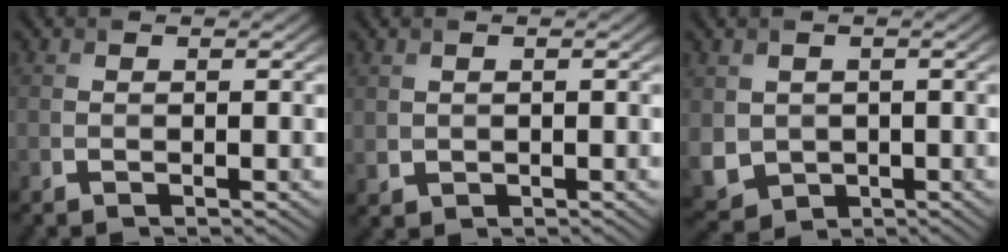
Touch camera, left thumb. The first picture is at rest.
{"total": 1.4, "force": [0.6, 1.1, 0.5], "torque": [-0.018, -0.005, 0.017]}
{"total": 4.8, "force": [0.2, 4.2, 2.4], "torque": [-0.086, -0.020, 0.007]}